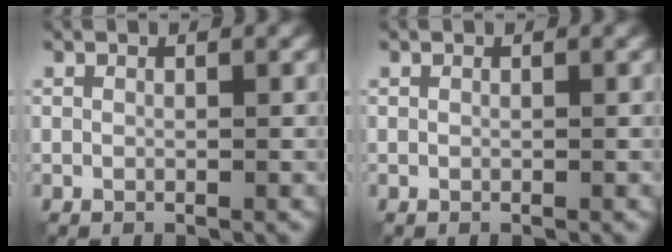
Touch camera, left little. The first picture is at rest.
{"total": 0.0}